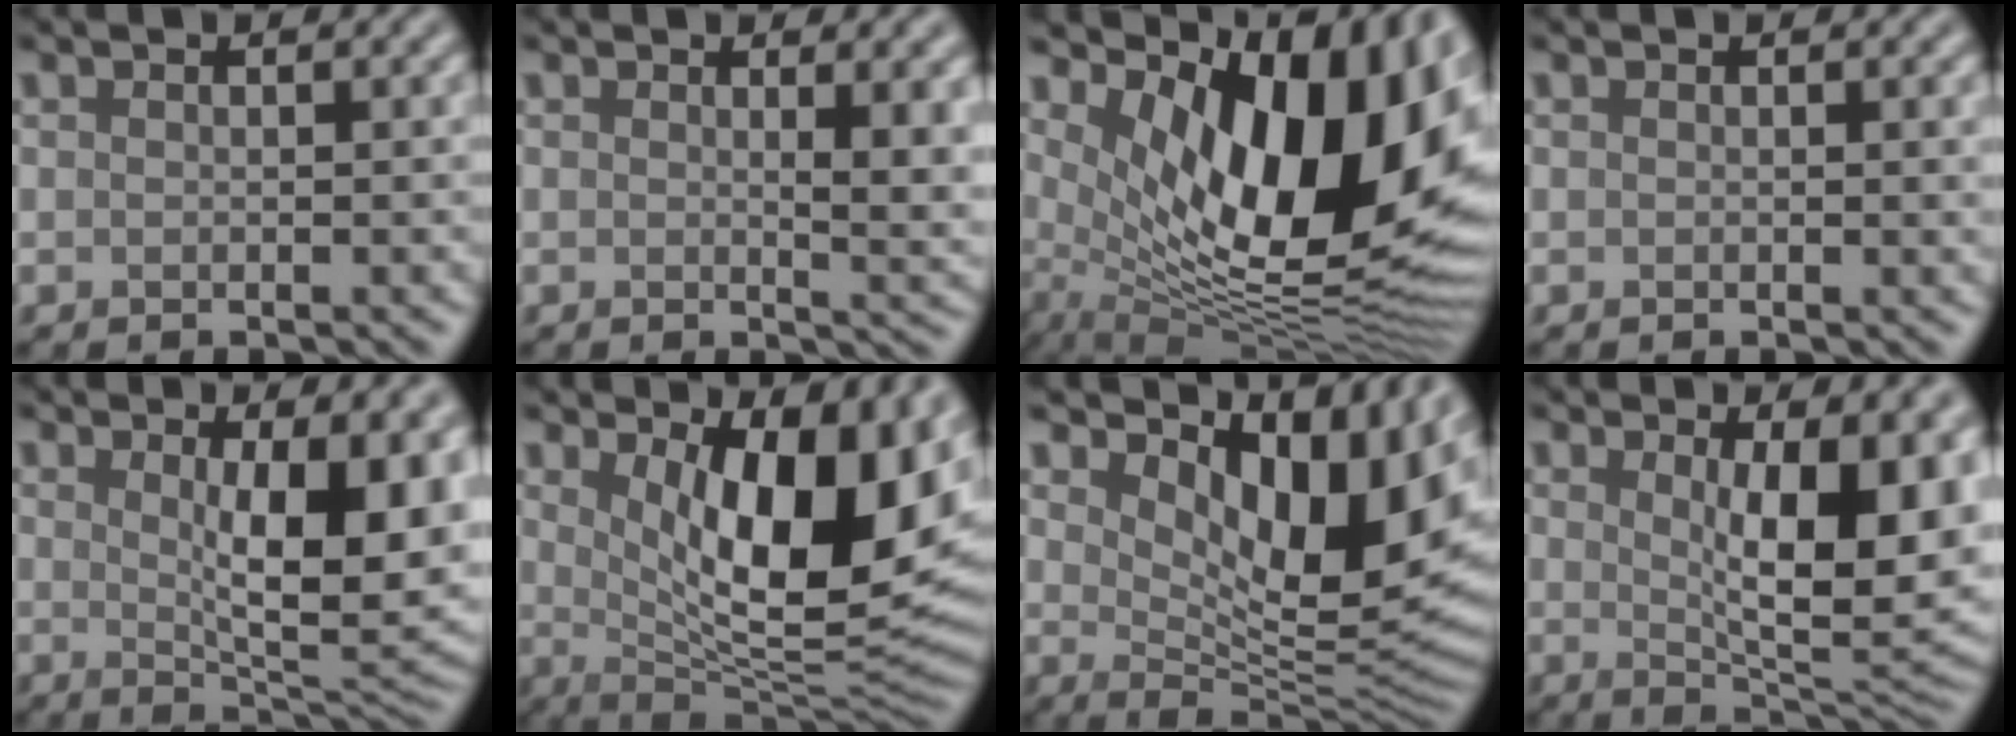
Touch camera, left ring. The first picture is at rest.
{"total": 3.5, "force": [1.1, 1.1, 3.2], "torque": [-0.034, -0.006, 0.017]}
{"total": 14.8, "force": [4.0, 6.8, 12.6], "torque": [-0.179, -0.016, 0.072]}
{"total": 0.9, "force": [0.2, 0.2, 0.9], "torque": [-0.006, -0.001, 0.001]}
{"total": 10.1, "force": [1.8, 3.3, 9.4], "torque": [-0.127, -0.013, 0.034]}
{"total": 12.9, "force": [3.5, 5.2, 11.3], "torque": [-0.144, -0.013, 0.055]}
{"total": 11.6, "force": [4.9, 5.0, 9.3], "torque": [-0.139, -0.007, 0.091]}
{"total": 11.2, "force": [1.9, 3.9, 10.4], "torque": [-0.128, -0.015, 0.034]}